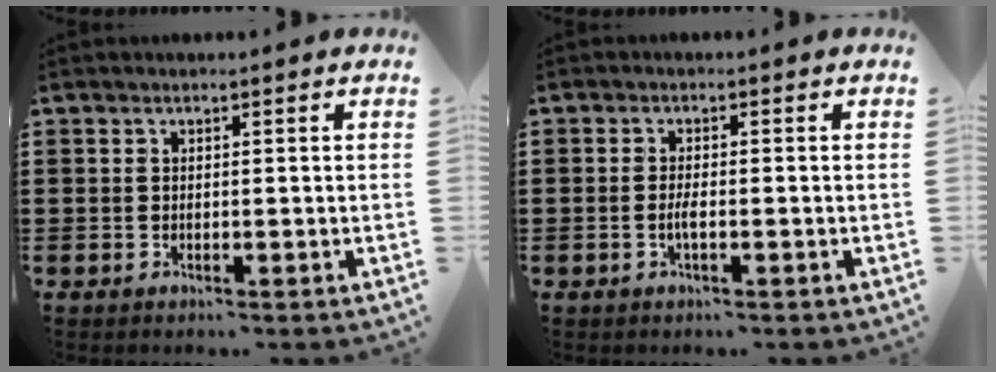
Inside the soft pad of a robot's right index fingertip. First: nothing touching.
{"total": 2.1, "force": [-0.7, 0.4, 1.9], "torque": [-0.042, -0.003, -0.014]}